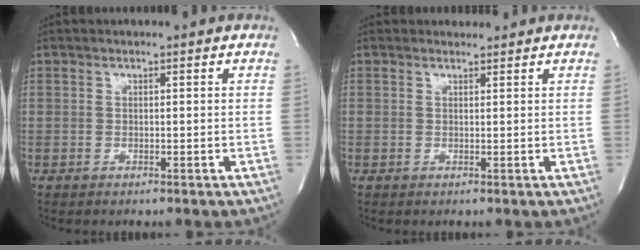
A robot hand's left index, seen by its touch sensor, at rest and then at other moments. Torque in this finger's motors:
{"motor_torque": [-0.17, 0.04, -0.30, -0.14]}